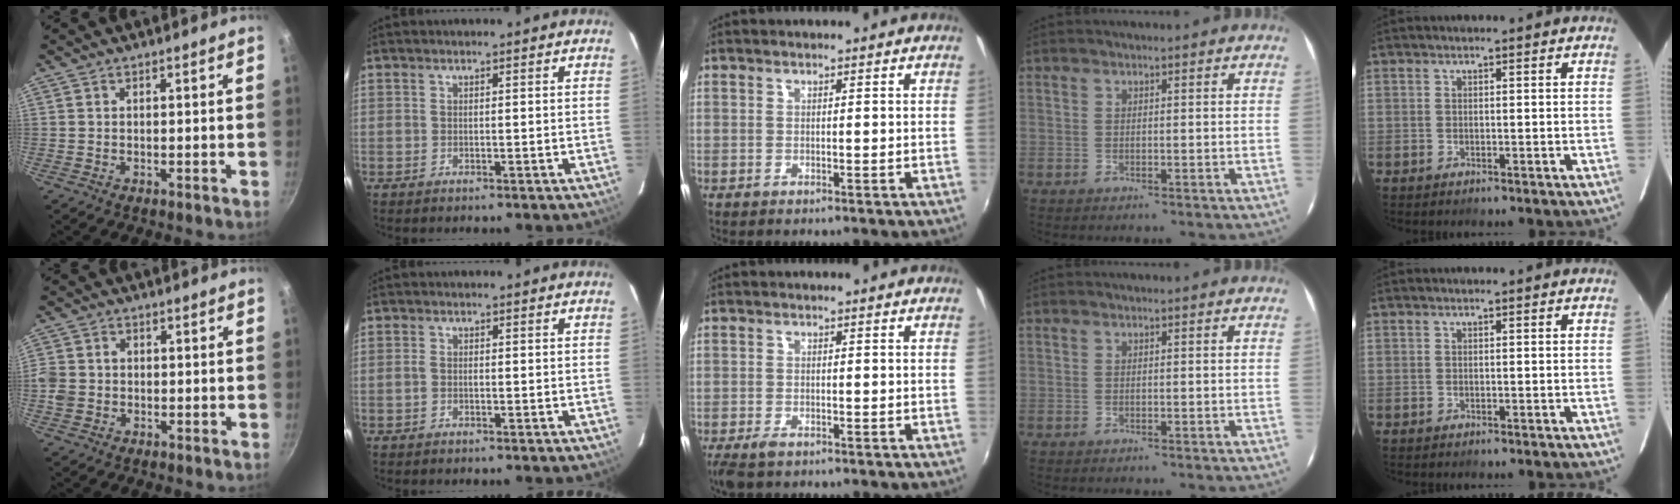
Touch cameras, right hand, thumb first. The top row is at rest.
{"thumb": {"total": 4.7, "force": [-0.8, 4.0, 2.2], "torque": [-0.038, 0.010, -0.021]}, "index": {"total": 1.0, "force": [-0.3, 0.5, 0.8], "torque": [-0.017, 0.002, -0.008]}, "middle": {"total": 3.4, "force": [-2.4, 1.4, 2.0], "torque": [-0.050, -0.012, -0.044]}}